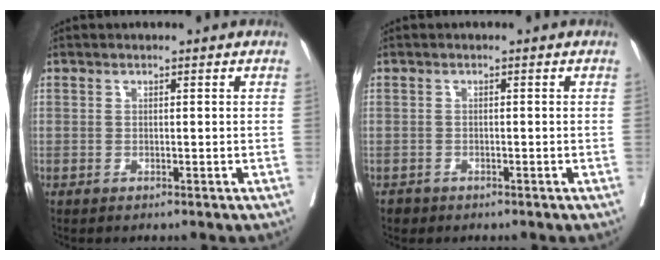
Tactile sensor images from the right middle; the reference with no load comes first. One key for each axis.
{"total": 1.1, "fx": -0.8, "fy": 0.7, "fz": 0.0, "tx": -0.006, "ty": 0.001, "tz": -0.013}